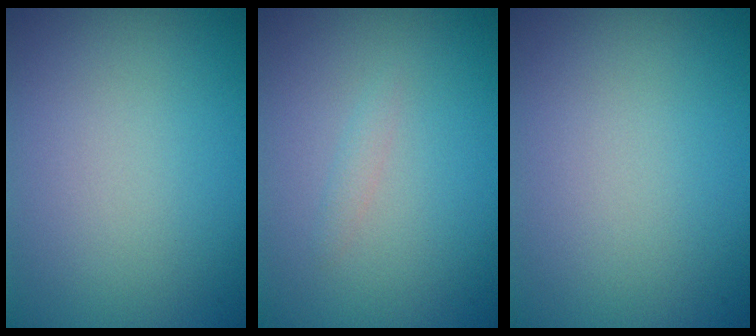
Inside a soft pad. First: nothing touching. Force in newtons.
{"total": 0.7, "press": 0.7, "slide": 0.0}
{"total": 0.0}